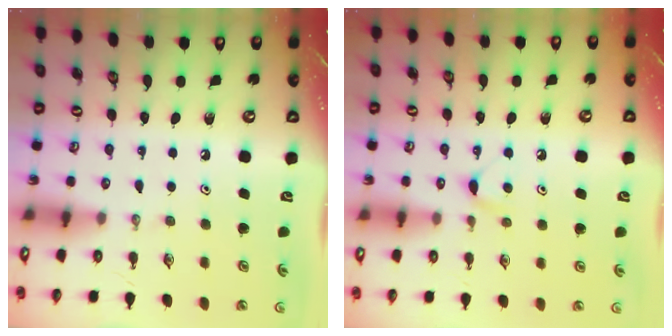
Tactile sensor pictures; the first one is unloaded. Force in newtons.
{"total": 4.5, "press": 4.5, "slide": 0.6}